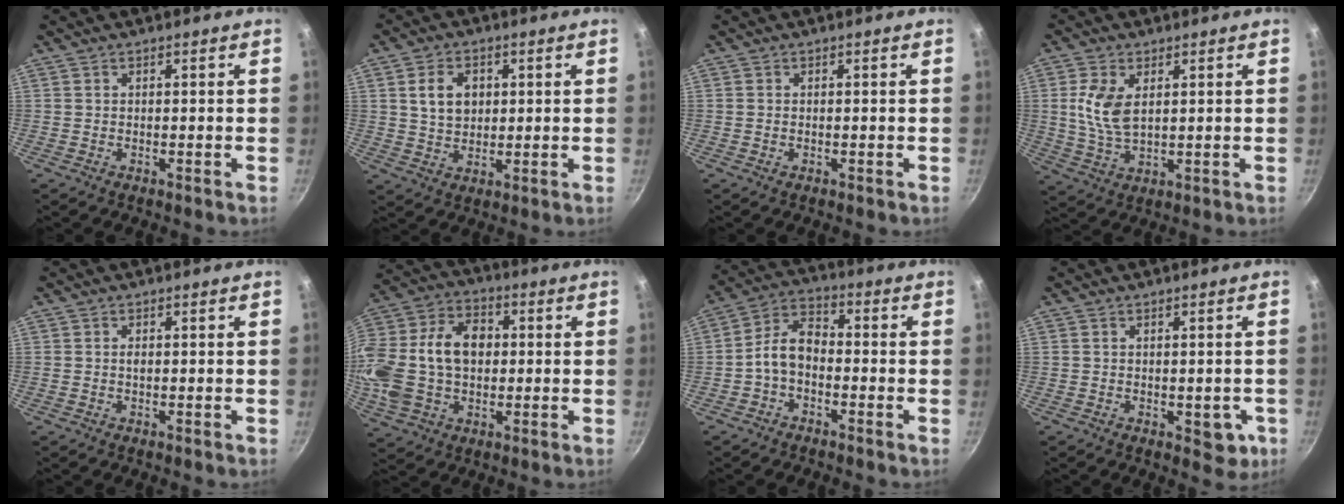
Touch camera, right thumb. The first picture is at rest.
{"total": 7.4, "force": [1.8, 5.4, 4.6], "torque": [-0.063, -0.004, 0.034]}
{"total": 0.0}
{"total": 8.3, "force": [2.0, 4.7, 6.6], "torque": [-0.133, -0.013, 0.042]}
{"total": 0.8, "force": [0.1, 0.4, 0.7], "torque": [-0.011, 0.001, 0.001]}
{"total": 22.8, "force": [1.2, 16.0, 16.1], "torque": [-0.321, 0.036, 0.018]}
{"total": 8.4, "force": [-2.8, 5.3, 5.9], "torque": [-0.105, 0.050, -0.069]}
{"total": 10.5, "force": [-3.4, 5.0, 8.5], "torque": [-0.043, 0.013, -0.041]}